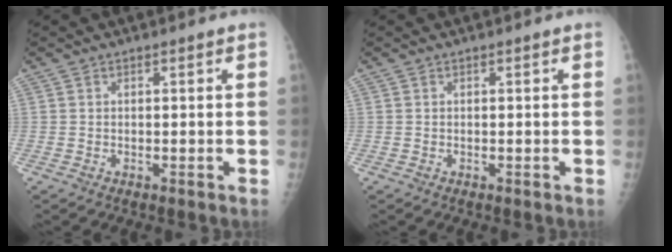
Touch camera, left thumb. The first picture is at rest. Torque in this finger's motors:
{"motor_torque": [0.00, 0.00, 0.04, -0.04, 0.00]}